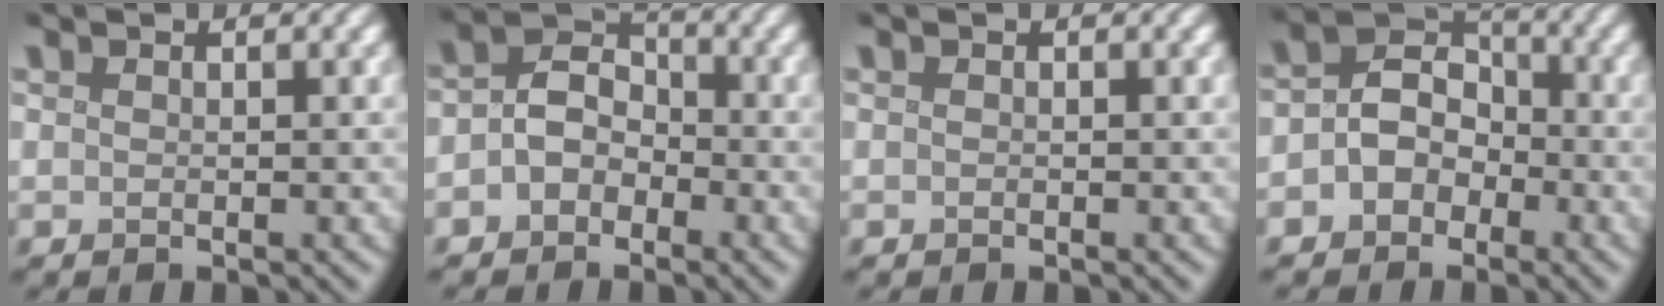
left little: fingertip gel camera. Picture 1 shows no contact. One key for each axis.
{"total": 3.7, "fx": -1.5, "fy": 2.8, "fz": 2.0, "tx": -0.028, "ty": 0.008, "tz": -0.035}
{"total": 0.0}
{"total": 4.2, "fx": -1.4, "fy": 3.4, "fz": 2.0, "tx": -0.016, "ty": 0.009, "tz": -0.037}